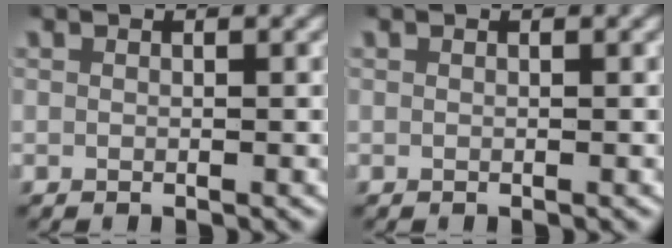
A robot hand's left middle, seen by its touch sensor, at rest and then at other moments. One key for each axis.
{"total": 0.0}